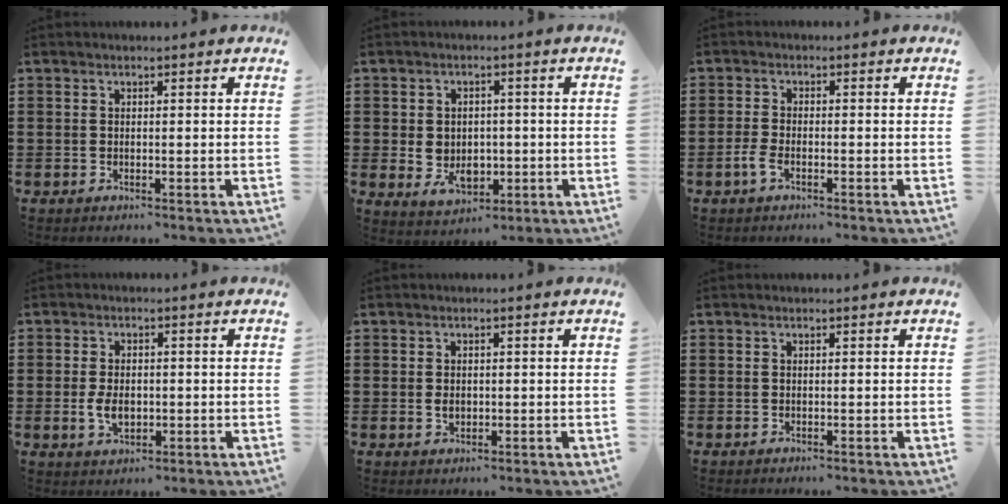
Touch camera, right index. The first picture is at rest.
{"total": 4.8, "force": [-0.5, 3.9, 2.7], "torque": [-0.042, 0.003, -0.011]}
{"total": 2.5, "force": [-1.4, 0.8, 2.0], "torque": [-0.056, -0.007, -0.031]}
{"total": 4.2, "force": [-0.7, 2.6, 3.3], "torque": [-0.075, -0.001, -0.015]}
{"total": 1.5, "force": [0.0, 1.1, 1.0], "torque": [-0.021, 0.006, -0.001]}
{"total": 0.0}